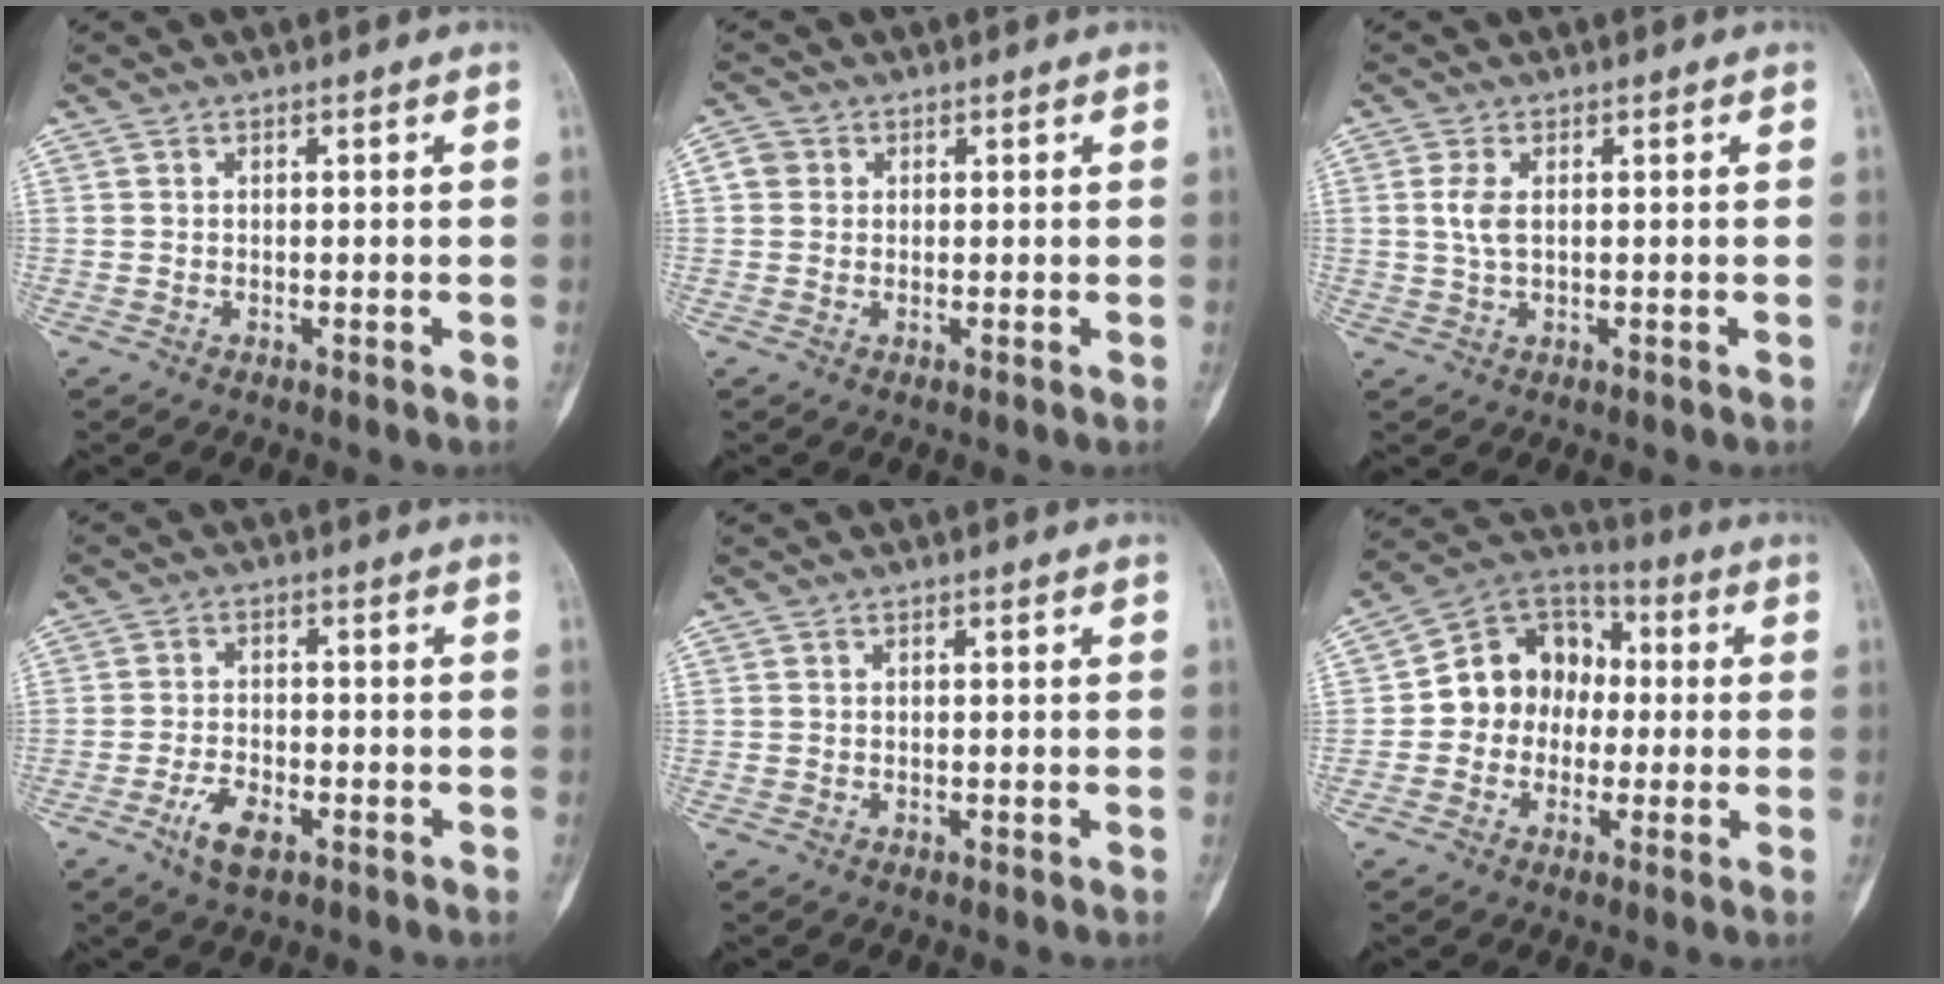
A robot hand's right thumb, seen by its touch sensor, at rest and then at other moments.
{"total": 2.4, "force": [0.5, 2.3, 0.8], "torque": [-0.003, 0.005, 0.006]}
{"total": 2.8, "force": [0.6, 1.6, 2.1], "torque": [-0.057, 0.002, 0.014]}
{"total": 5.3, "force": [-2.9, 2.3, 3.8], "torque": [-0.070, 0.010, -0.051]}
{"total": 0.0}
{"total": 12.6, "force": [-0.5, 10.7, 6.8], "torque": [-0.064, 0.037, -0.022]}